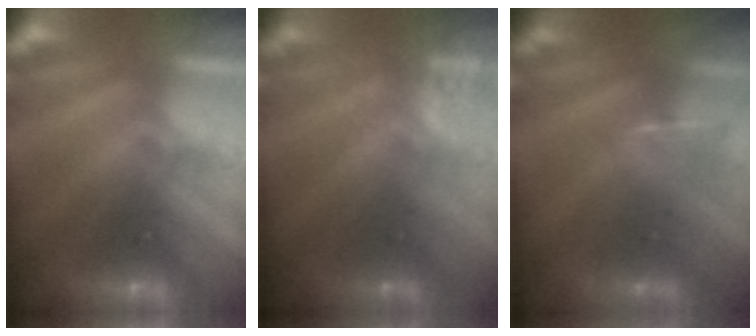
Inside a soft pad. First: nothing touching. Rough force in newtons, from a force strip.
{"total": 3.8}
{"total": 1.2}